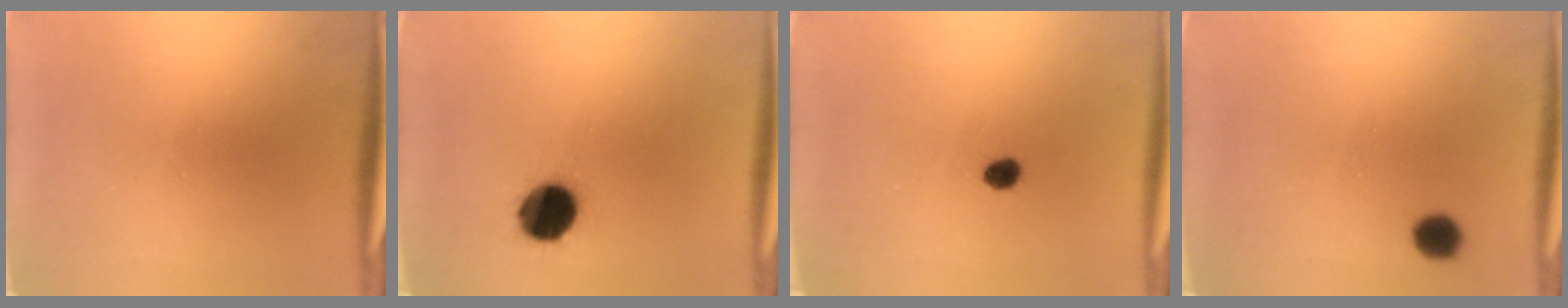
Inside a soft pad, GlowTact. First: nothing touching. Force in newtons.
{"total": 10.7}
{"total": 2.1}
{"total": 4.0}